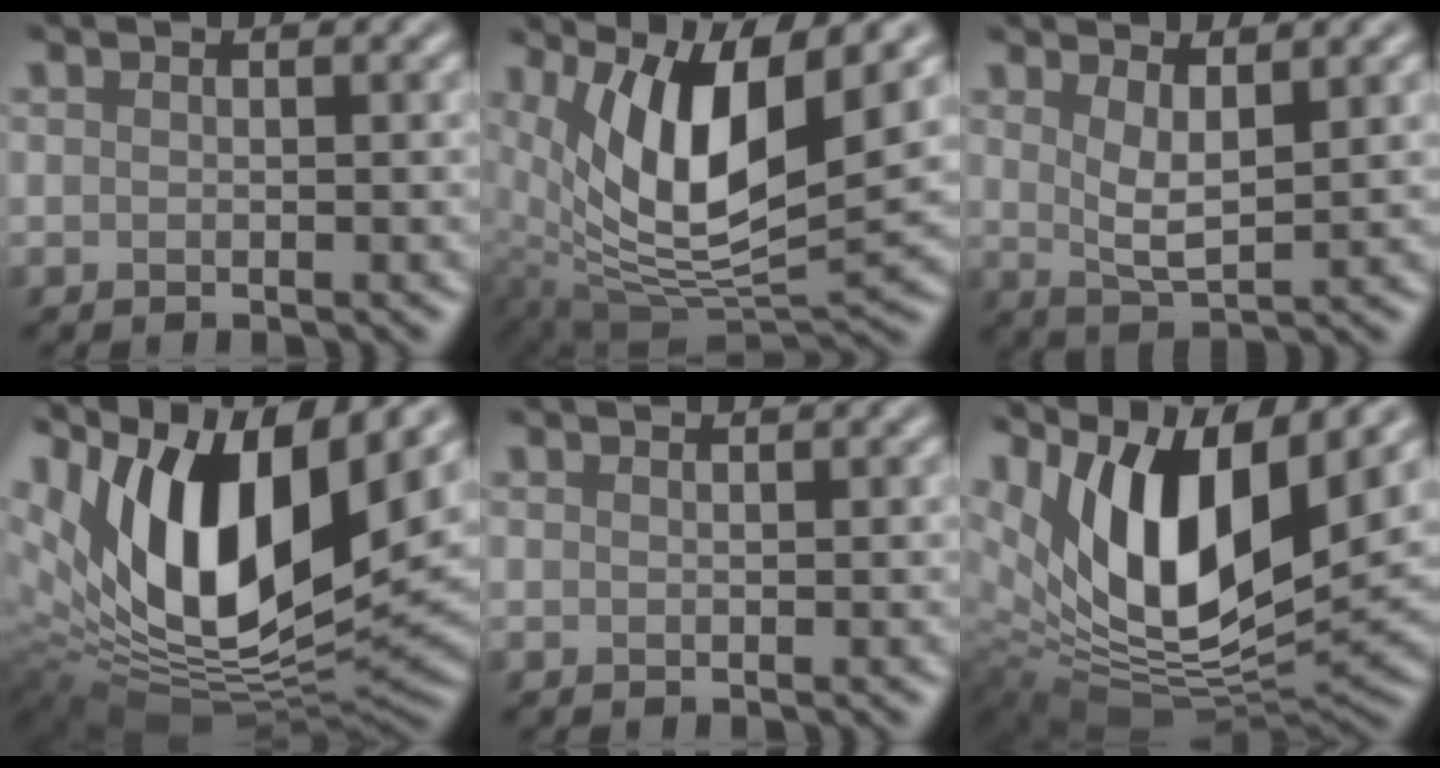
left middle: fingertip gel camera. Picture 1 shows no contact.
{"total": 12.6, "force": [5.2, 4.4, 10.6], "torque": [-0.186, -0.010, 0.097]}
{"total": 3.4, "force": [1.6, 1.0, 2.8], "torque": [-0.057, -0.010, 0.032]}
{"total": 16.0, "force": [6.0, 7.3, 12.9], "torque": [-0.242, 0.004, 0.101]}
{"total": 0.0}
{"total": 14.5, "force": [6.1, 6.6, 11.4], "torque": [-0.205, 0.004, 0.107]}